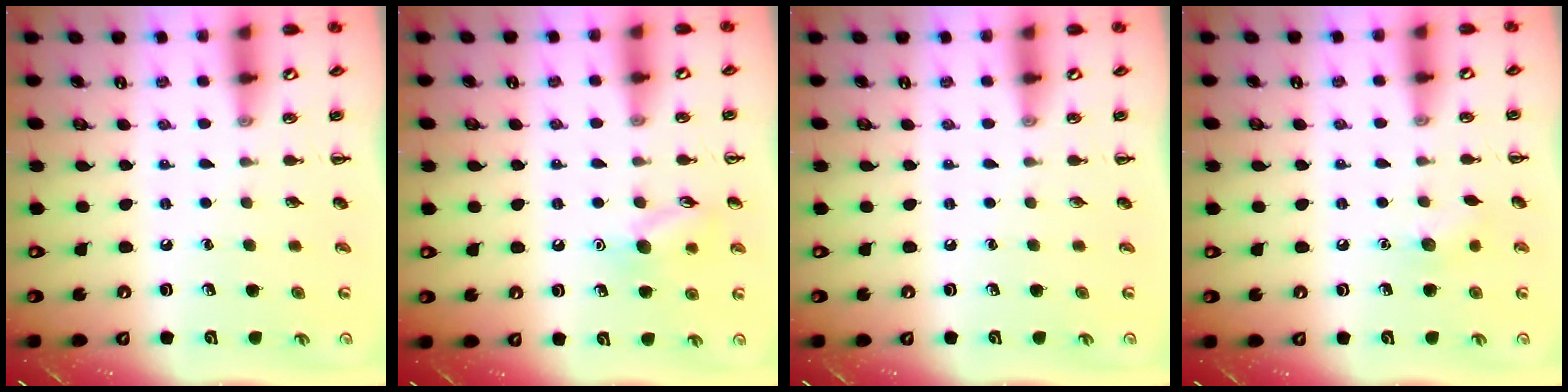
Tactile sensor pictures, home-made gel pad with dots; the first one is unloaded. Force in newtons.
{"total": 9.6, "press": 9.5, "slide": 1.4}
{"total": 0.0}
{"total": 5.6, "press": 5.4, "slide": 1.4}